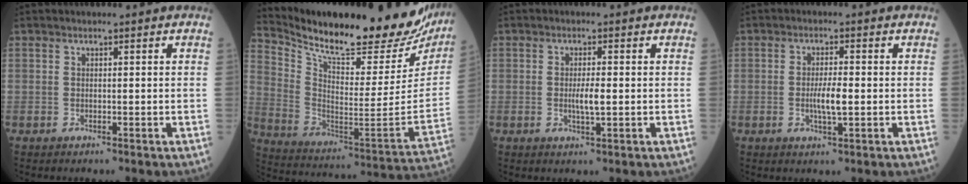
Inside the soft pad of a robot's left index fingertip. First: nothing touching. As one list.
[{"total": 28.5, "force": [25.2, 6.3, 11.7], "torque": [-0.209, -0.069, 0.352]}, {"total": 2.8, "force": [-0.2, 0.4, 2.8], "torque": [-0.055, -0.003, -0.002]}, {"total": 3.8, "force": [-0.5, 0.7, 3.7], "torque": [-0.075, -0.003, -0.008]}]